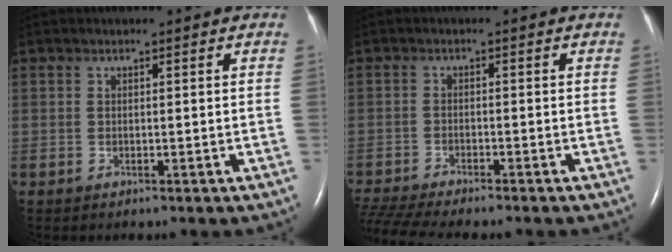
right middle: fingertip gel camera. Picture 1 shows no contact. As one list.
[{"total": 10.3, "force": [-9.2, 0.6, 4.6], "torque": [-0.083, -0.010, -0.149]}]